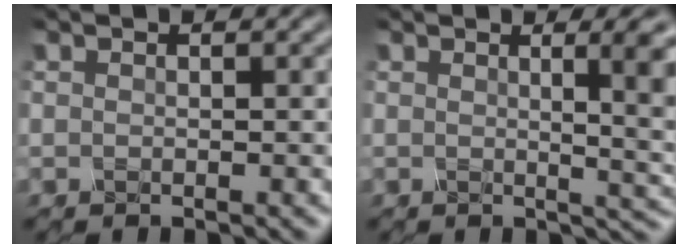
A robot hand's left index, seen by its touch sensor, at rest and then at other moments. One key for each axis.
{"total": 6.3, "fx": 1.0, "fy": 2.1, "fz": 5.9, "tx": -0.030, "ty": 0.016, "tz": 0.011}